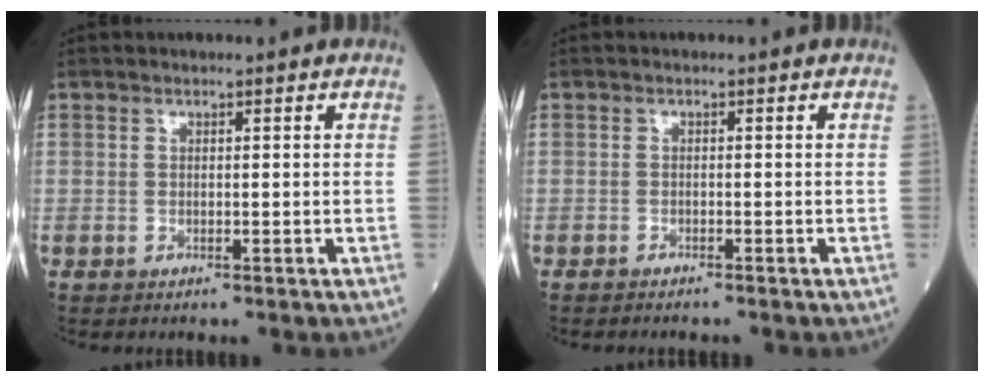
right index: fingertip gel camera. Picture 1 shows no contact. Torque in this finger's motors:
{"motor_torque": [-0.15, -0.04, 0.07, -0.02]}